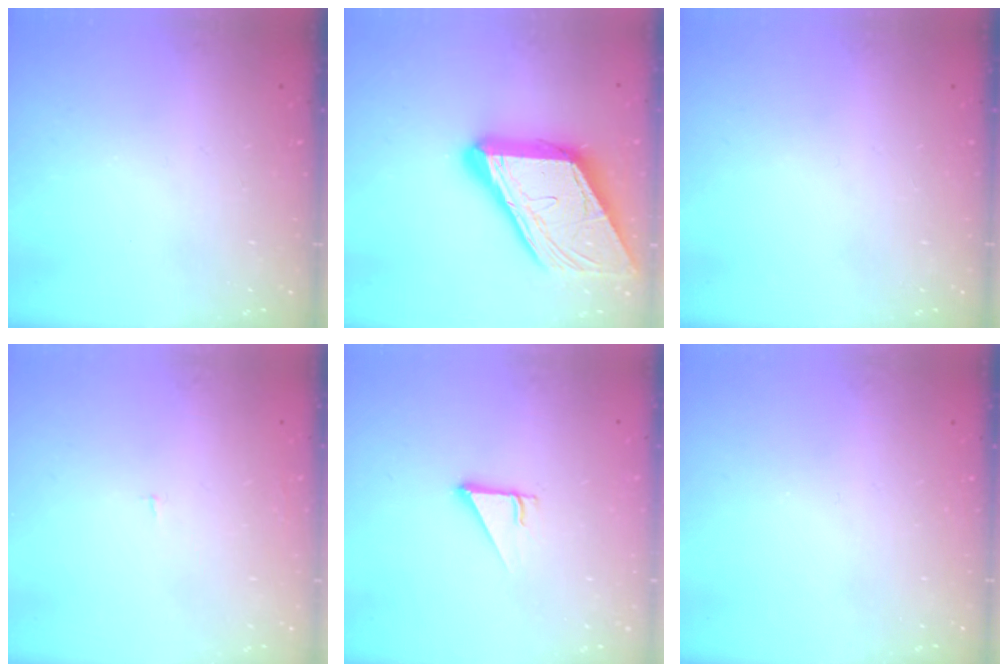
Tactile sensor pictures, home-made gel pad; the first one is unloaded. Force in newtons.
{"total": 22.4, "press": 22.2, "slide": 2.6}
{"total": 0.0}
{"total": 1.2, "press": 1.2, "slide": 0.1}
{"total": 2.5, "press": 2.5, "slide": 0.2}
{"total": 0.0}